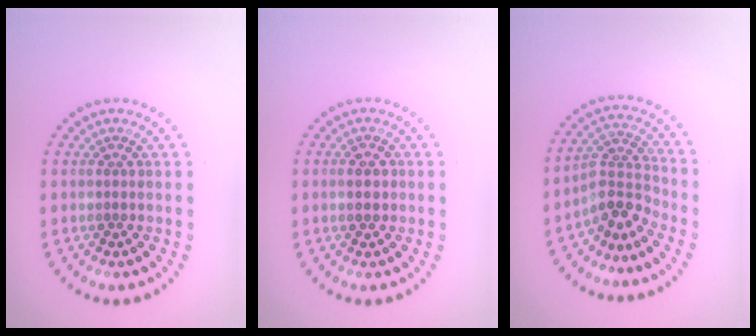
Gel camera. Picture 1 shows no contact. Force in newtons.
{"total": 2.2, "press": 2.2, "slide": 0.1}
{"total": 3.5, "press": 2.4, "slide": 2.5}